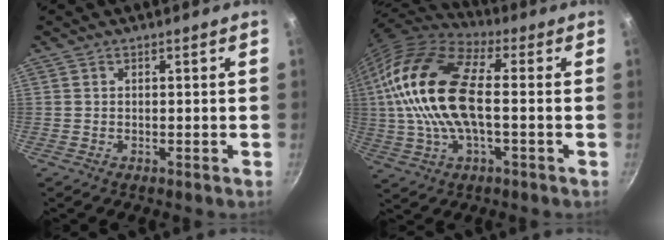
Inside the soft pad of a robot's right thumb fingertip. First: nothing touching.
{"total": 19.8, "force": [1.1, 9.4, 17.4], "torque": [-0.341, 0.023, 0.009]}